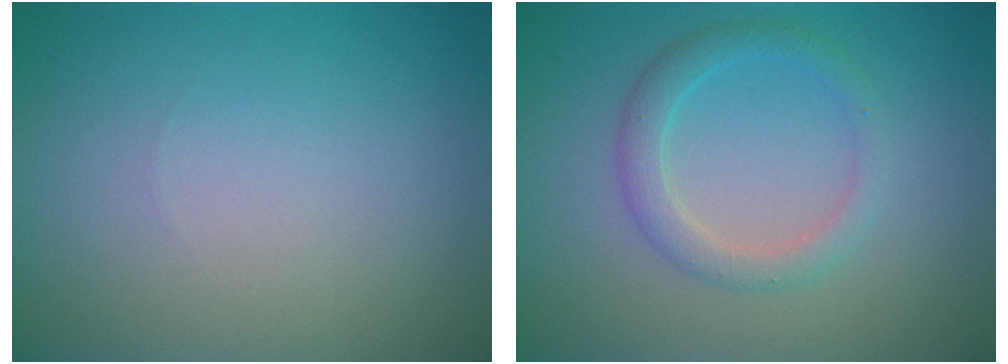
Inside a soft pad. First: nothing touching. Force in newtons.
{"total": 2.4, "press": 2.4, "slide": 0.1}